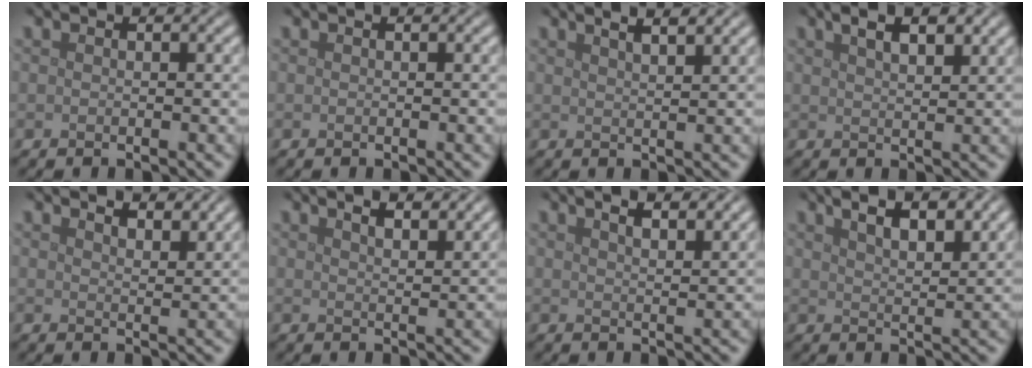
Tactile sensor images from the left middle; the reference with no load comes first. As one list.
[{"total": 0.0}, {"total": 5.0, "force": [3.4, 2.0, 3.1], "torque": [-0.015, 0.039, 0.013]}, {"total": 4.4, "force": [2.8, 1.6, 3.0], "torque": [-0.035, 0.014, 0.030]}, {"total": 4.3, "force": [3.6, 1.1, 1.9], "torque": [-0.017, 0.006, 0.034]}, {"total": 5.4, "force": [3.9, 2.1, 3.2], "torque": [-0.025, 0.029, 0.023]}, {"total": 6.0, "force": [4.1, 2.3, 3.6], "torque": [-0.029, 0.035, 0.026]}, {"total": 6.6, "force": [4.4, 2.5, 4.2], "torque": [-0.038, 0.025, 0.043]}]